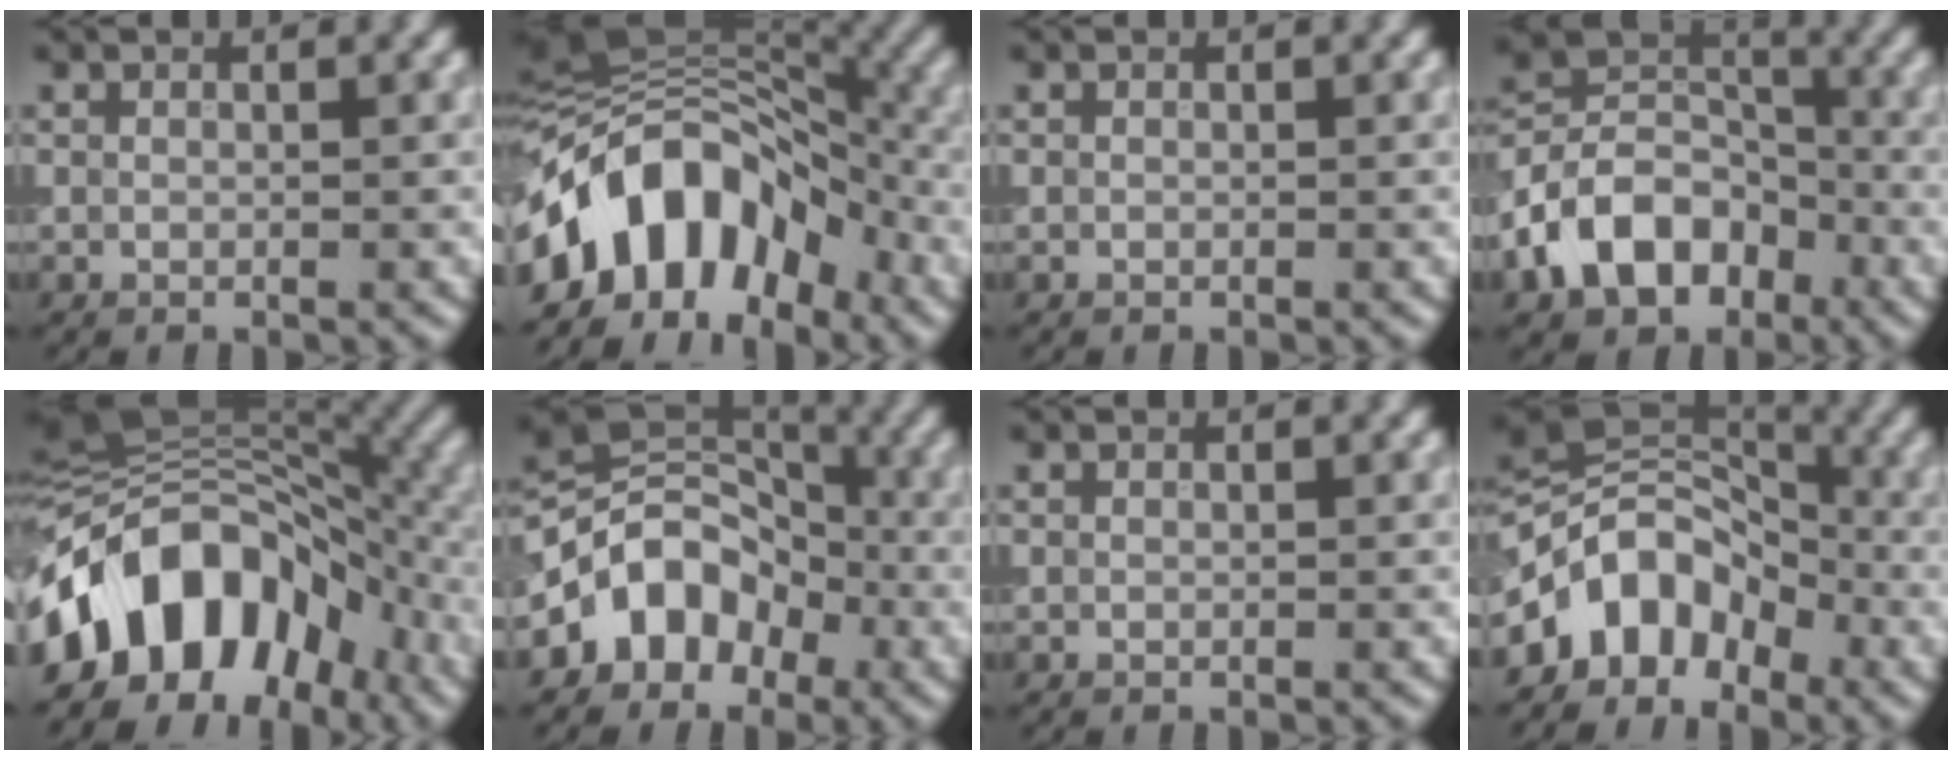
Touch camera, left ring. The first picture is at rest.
{"total": 11.4, "force": [-5.3, 7.4, 7.0], "torque": [-0.098, 0.027, -0.109]}
{"total": 0.0}
{"total": 8.6, "force": [-3.9, 6.1, 4.7], "torque": [-0.082, 0.008, -0.088]}
{"total": 12.6, "force": [-5.5, 8.3, 7.7], "torque": [-0.112, 0.025, -0.112]}
{"total": 6.5, "force": [-2.8, 5.1, 2.9], "torque": [-0.020, 0.011, -0.061]}
{"total": 0.0}
{"total": 6.9, "force": [-3.4, 4.8, 3.5], "torque": [-0.036, 0.014, -0.075]}